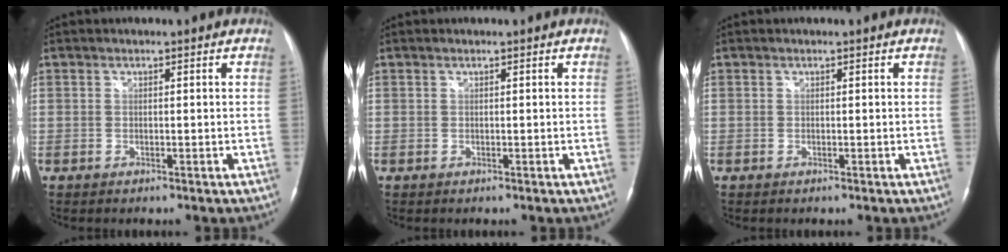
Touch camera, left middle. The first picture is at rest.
{"total": 0.0}
{"total": 0.0}